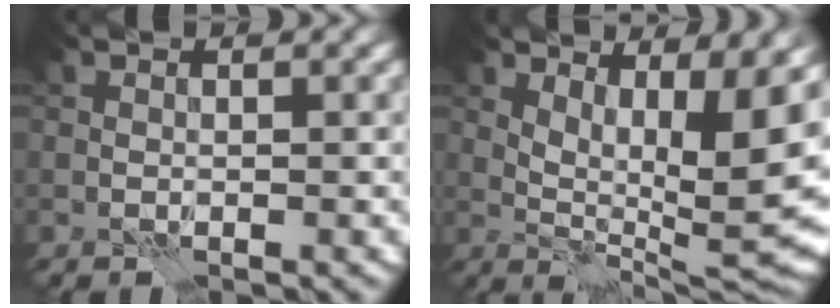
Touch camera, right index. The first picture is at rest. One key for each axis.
{"total": 11.7, "fx": 3.1, "fy": 4.7, "fz": 10.3, "tx": -0.136, "ty": -0.008, "tz": 0.056}